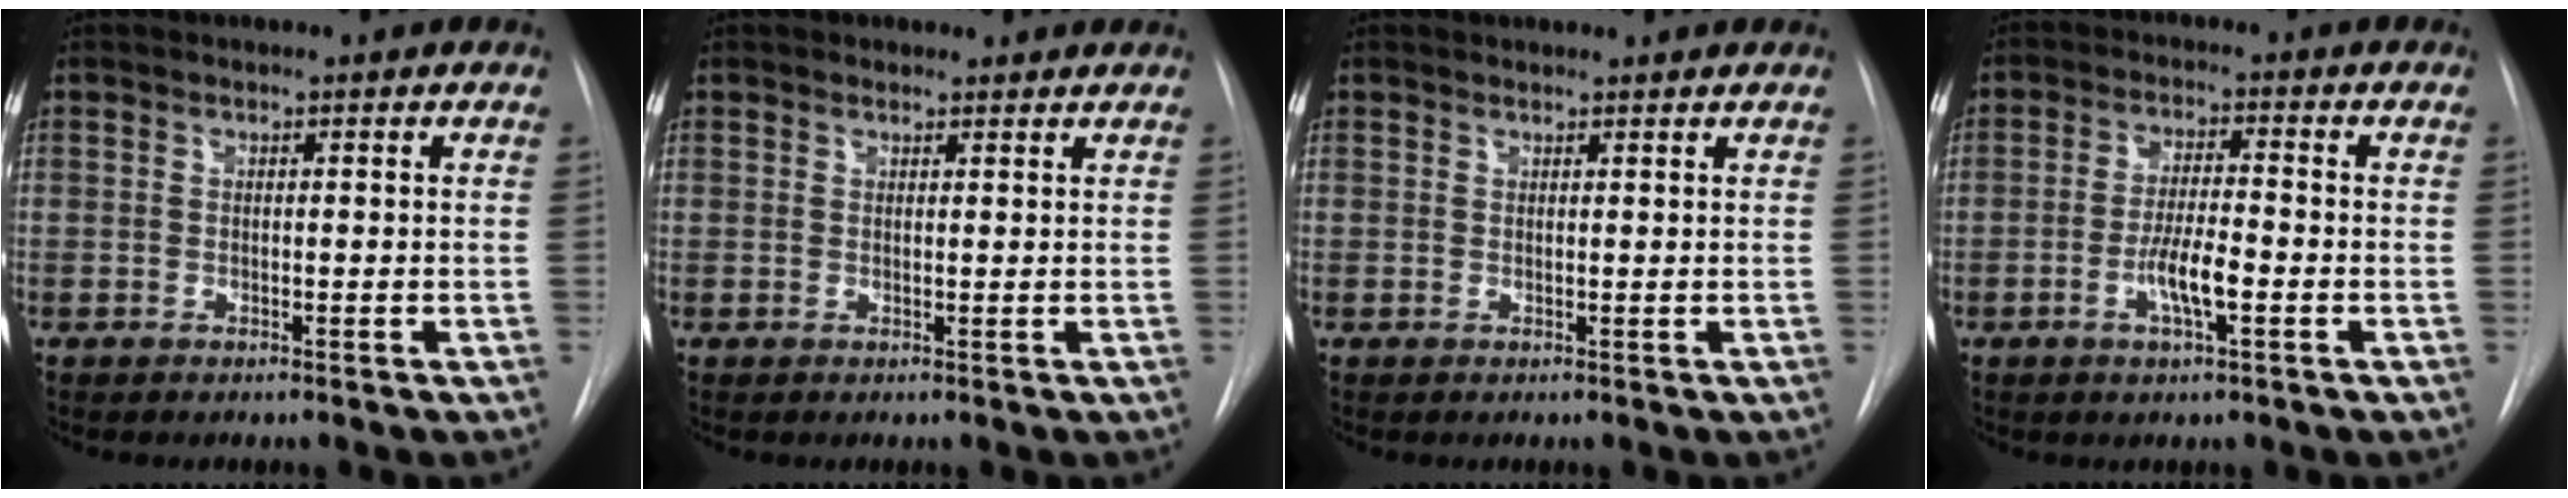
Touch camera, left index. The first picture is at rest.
{"total": 1.4, "force": [1.2, 0.7, 0.0], "torque": [-0.002, 0.005, 0.011]}
{"total": 2.1, "force": [2.1, 0.3, 0.1], "torque": [-0.008, 0.010, 0.023]}
{"total": 5.7, "force": [-2.4, 1.0, 5.1], "torque": [-0.099, -0.005, -0.044]}